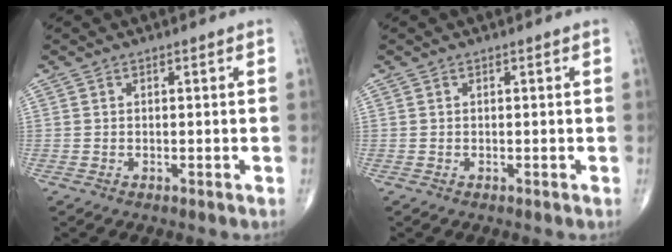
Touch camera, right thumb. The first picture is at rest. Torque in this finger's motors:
{"motor_torque": [0.00, 0.00, 0.05, 0.04, 0.00]}